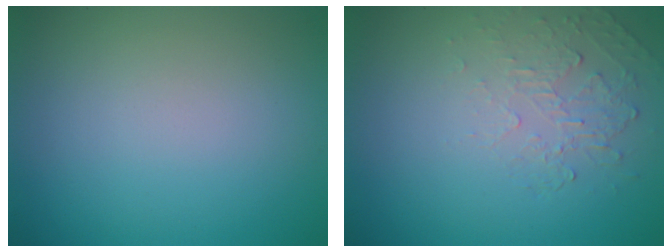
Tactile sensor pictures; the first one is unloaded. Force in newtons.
{"total": 2.1, "press": 0.7, "slide": 2.0}